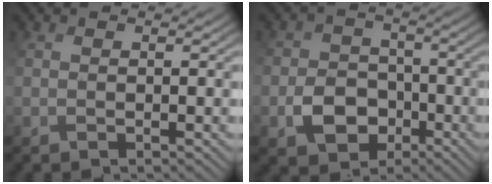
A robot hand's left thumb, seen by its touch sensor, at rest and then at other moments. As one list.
[{"total": 5.5, "force": [-2.3, 4.6, 2.1], "torque": [-0.044, -0.003, -0.047]}]